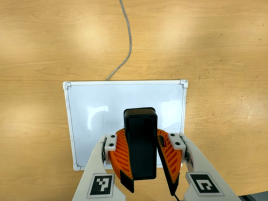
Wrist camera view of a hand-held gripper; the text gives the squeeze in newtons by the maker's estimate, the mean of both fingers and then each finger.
{"total": 11.0, "left": 11.3, "right": 10.7}